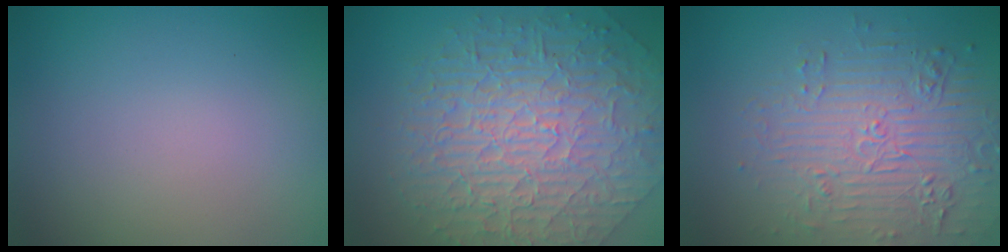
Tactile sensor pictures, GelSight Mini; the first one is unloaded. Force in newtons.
{"total": 9.9, "press": 6.6, "slide": 7.3}
{"total": 4.8, "press": 4.2, "slide": 2.4}